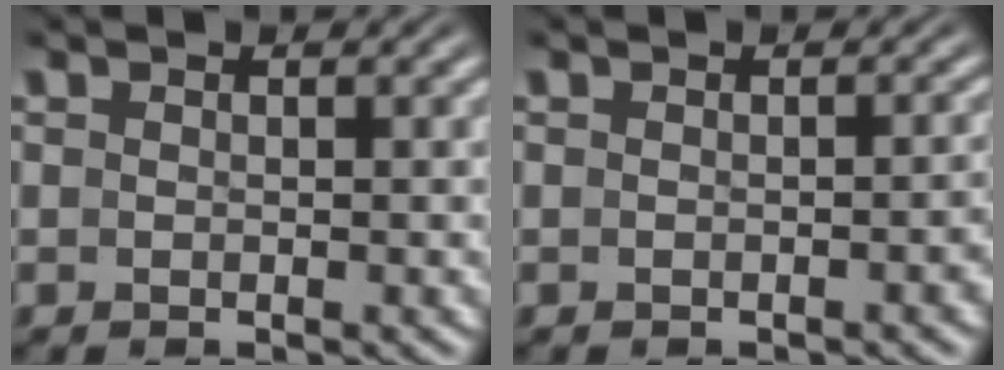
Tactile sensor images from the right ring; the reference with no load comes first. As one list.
[{"total": 0.9, "force": [-0.7, 0.0, 0.5], "torque": [-0.009, 0.003, -0.010]}]